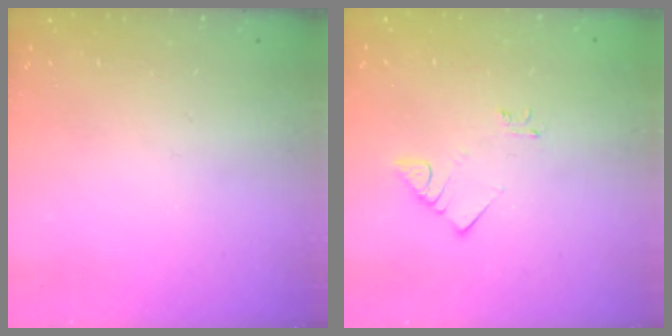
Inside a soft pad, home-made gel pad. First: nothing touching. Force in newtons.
{"total": 3.2, "press": 3.2, "slide": 0.1}